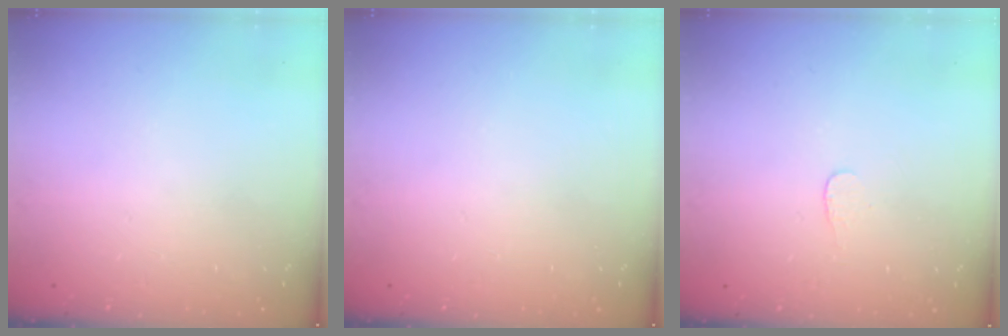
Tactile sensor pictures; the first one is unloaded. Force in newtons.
{"total": 0.0}
{"total": 3.0, "press": 3.0, "slide": 0.2}